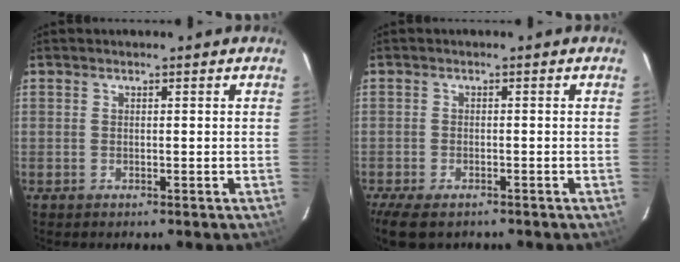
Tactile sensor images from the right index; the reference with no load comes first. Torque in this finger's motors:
{"motor_torque": [1.14, -1.00, 0.17, 0.07]}